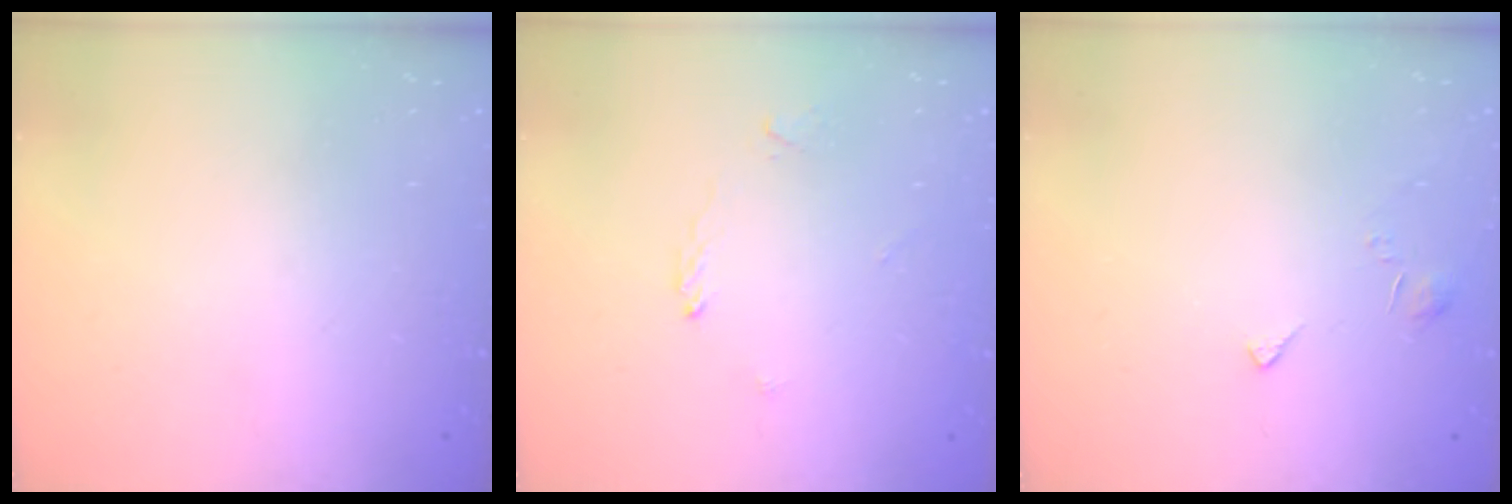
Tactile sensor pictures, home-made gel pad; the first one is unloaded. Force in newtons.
{"total": 2.0, "press": 2.0, "slide": 0.2}
{"total": 2.7, "press": 2.6, "slide": 0.5}